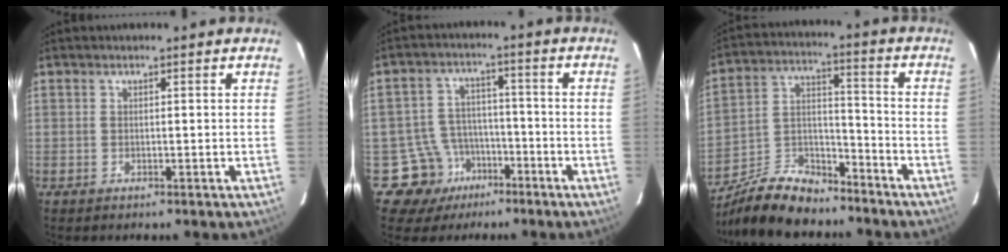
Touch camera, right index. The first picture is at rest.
{"total": 8.3, "force": [-5.0, 6.6, 0.2], "torque": [-0.022, 0.033, -0.074]}
{"total": 14.5, "force": [-11.6, 6.1, 6.4], "torque": [-0.146, 0.018, -0.201]}